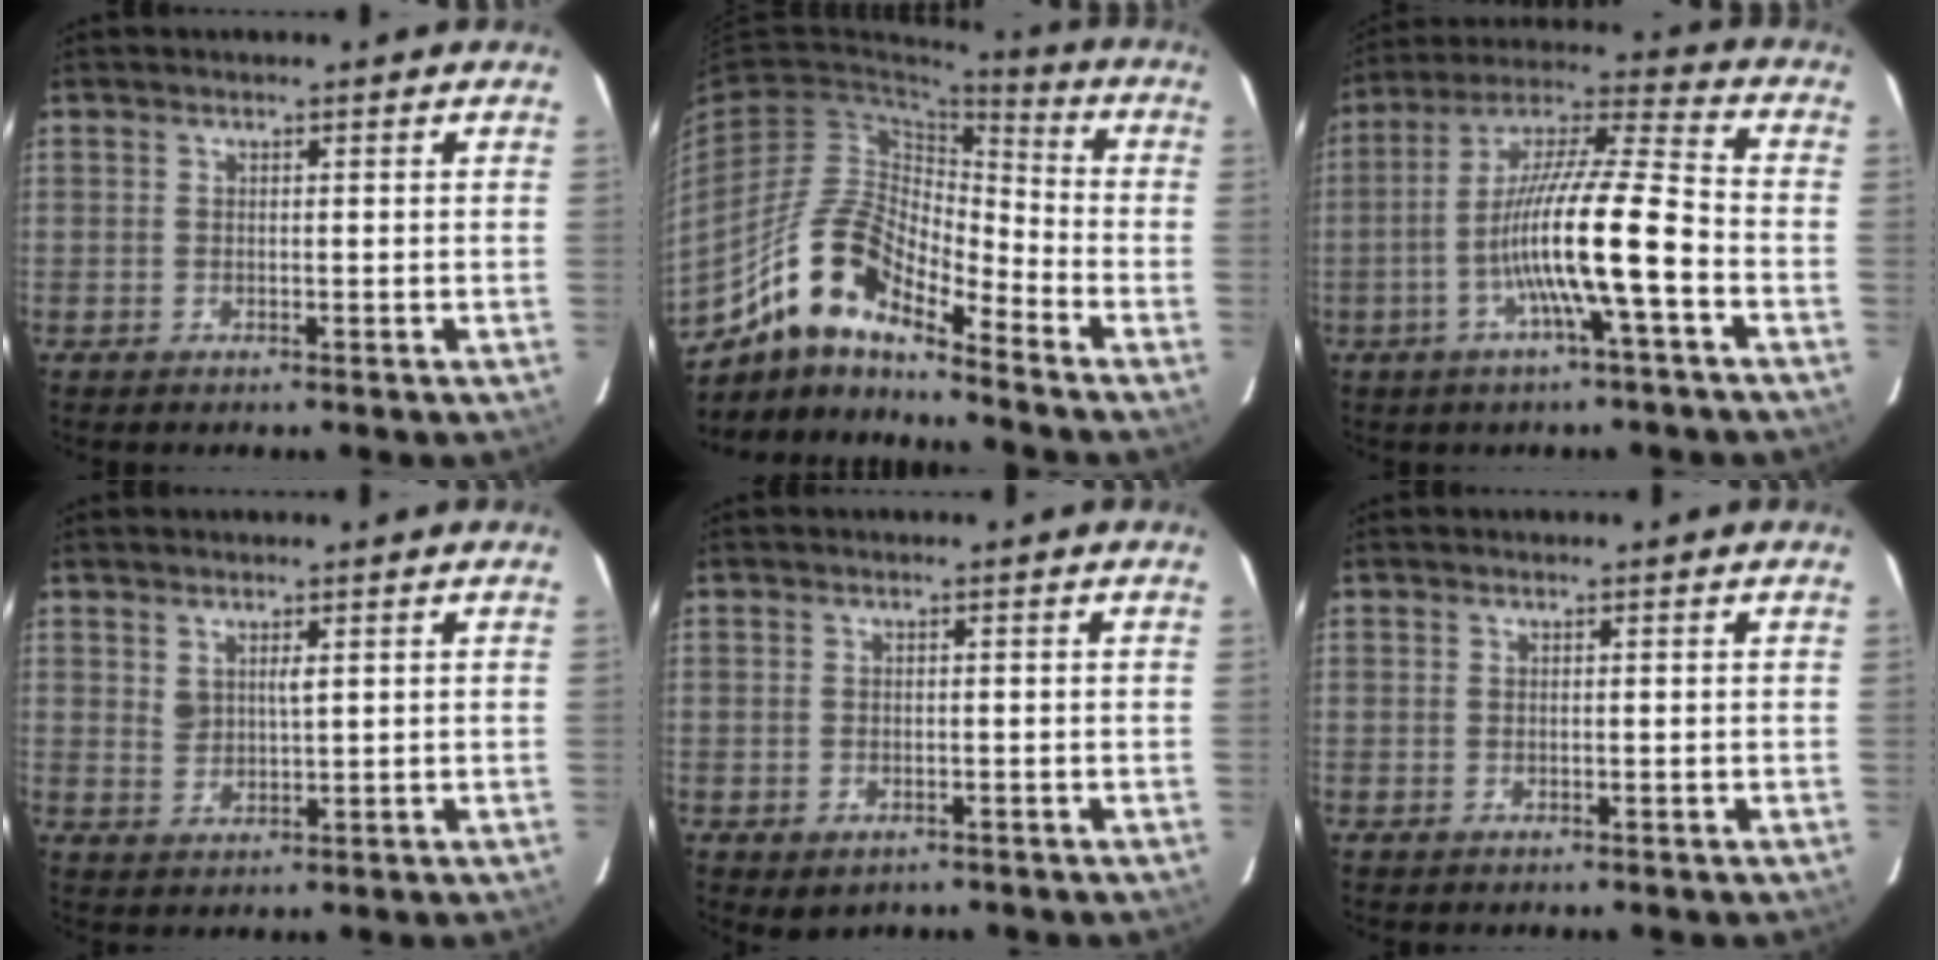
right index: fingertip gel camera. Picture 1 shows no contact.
{"total": 12.0, "force": [-9.5, 3.0, 6.7], "torque": [-0.134, 0.028, -0.174]}
{"total": 14.4, "force": [-4.3, 0.3, 13.8], "torque": [-0.254, 0.012, -0.081]}
{"total": 2.6, "force": [1.3, 0.9, 2.1], "torque": [-0.045, -0.002, 0.030]}
{"total": 2.0, "force": [-1.0, 1.5, 0.9], "torque": [-0.012, 0.001, -0.001]}
{"total": 0.0}